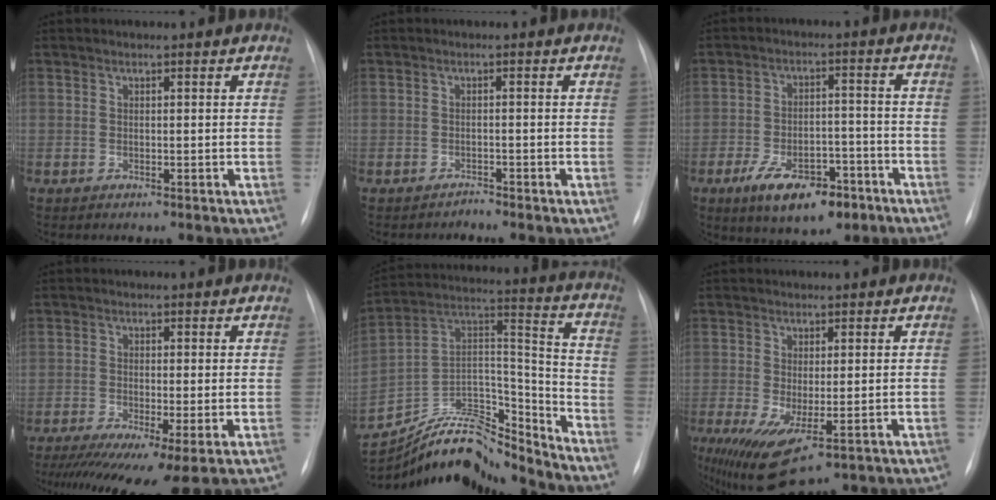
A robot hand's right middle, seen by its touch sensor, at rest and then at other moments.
{"total": 0.9, "force": [-0.9, -0.1, -0.2], "torque": [0.007, -0.006, -0.013]}
{"total": 11.0, "force": [-6.5, 5.0, 7.4], "torque": [-0.119, 0.001, -0.099]}
{"total": 10.5, "force": [-6.2, 2.0, 8.2], "torque": [-0.135, -0.023, -0.101]}
{"total": 23.6, "force": [-22.2, 4.8, 6.3], "torque": [-0.154, 0.045, -0.366]}
{"total": 7.5, "force": [-2.2, 2.5, 6.7], "torque": [-0.117, -0.025, -0.022]}